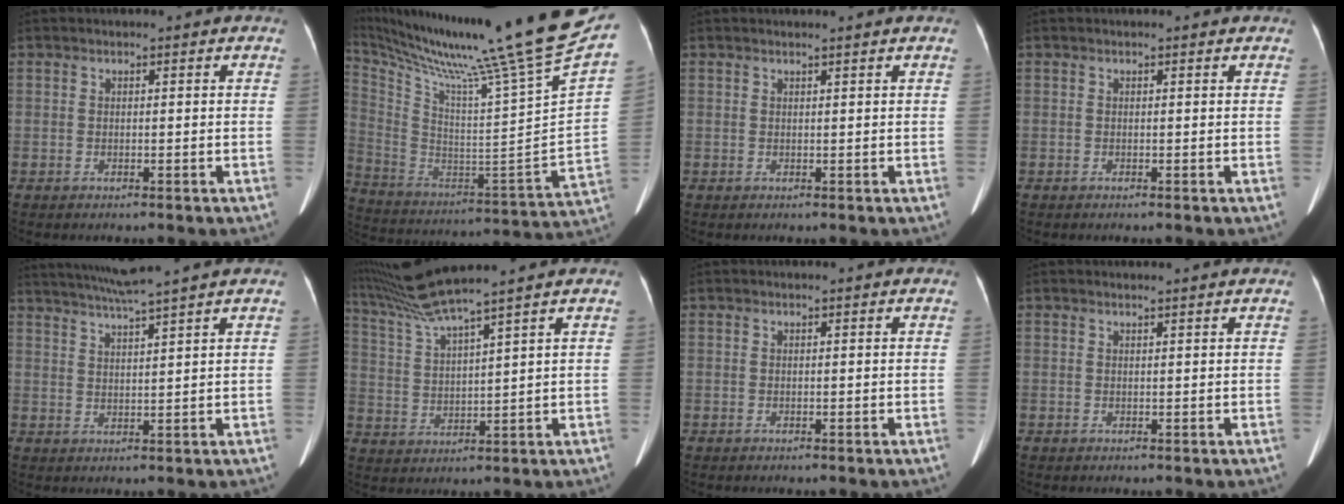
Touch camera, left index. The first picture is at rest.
{"total": 34.9, "force": [27.5, -0.8, 21.5], "torque": [-0.360, -0.123, 0.405]}
{"total": 1.3, "force": [1.3, -0.2, 0.2], "torque": [-0.002, -0.010, 0.013]}
{"total": 1.9, "force": [1.7, 0.4, 0.7], "torque": [-0.008, 0.005, 0.014]}
{"total": 8.1, "force": [7.0, -1.9, 3.7], "torque": [-0.069, -0.004, 0.111]}
{"total": 10.5, "force": [8.8, -2.3, 5.1], "torque": [-0.102, -0.001, 0.169]}
{"total": 0.0}
{"total": 1.5, "force": [1.5, 0.0, 0.1], "torque": [-0.001, -0.009, 0.014]}